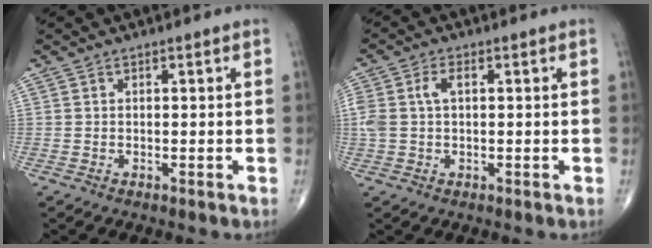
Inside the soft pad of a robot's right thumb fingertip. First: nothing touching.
{"total": 4.8, "force": [0.9, 2.7, 3.9], "torque": [-0.105, 0.018, 0.020]}